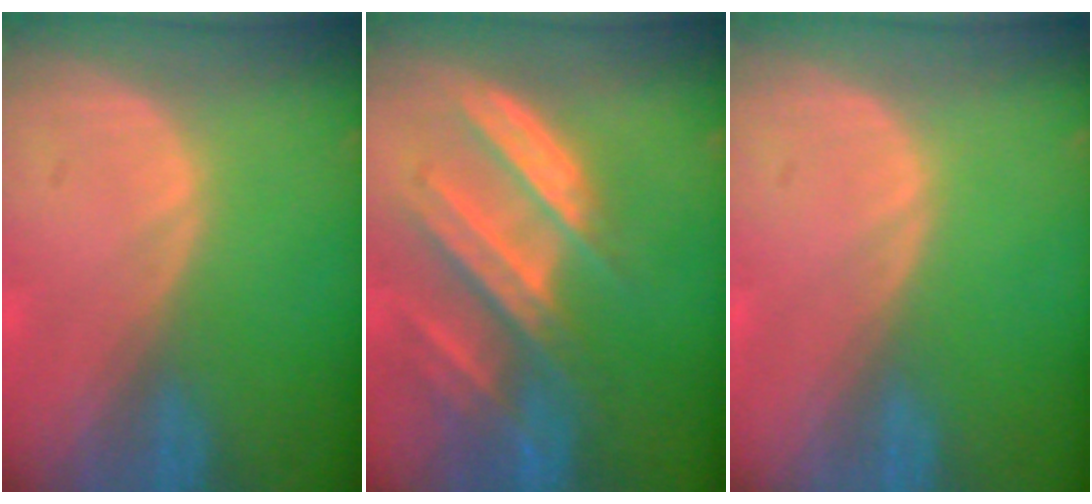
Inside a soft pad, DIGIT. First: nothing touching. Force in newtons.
{"total": 9.2, "press": 8.1, "slide": 4.3}
{"total": 0.0}